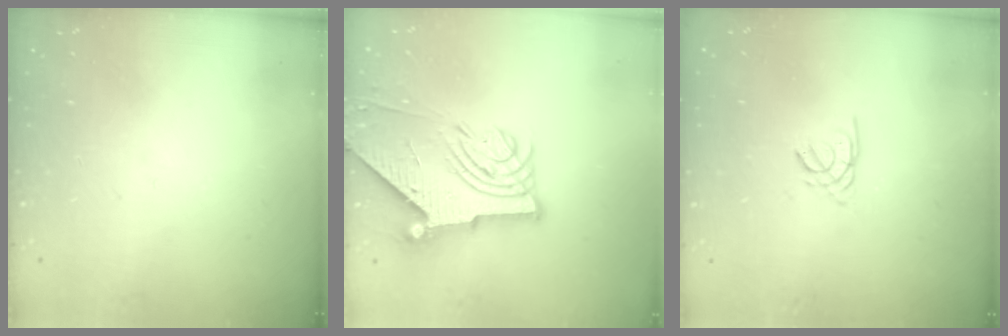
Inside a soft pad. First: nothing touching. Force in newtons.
{"total": 8.8, "press": 8.7, "slide": 1.1}
{"total": 1.6, "press": 1.5, "slide": 0.4}